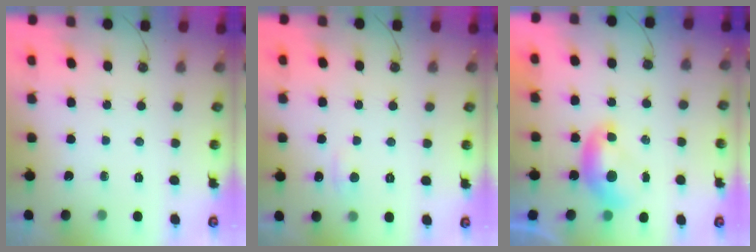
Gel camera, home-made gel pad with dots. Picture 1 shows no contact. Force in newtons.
{"total": 0.8, "press": 0.1, "slide": 0.8}
{"total": 0.0}